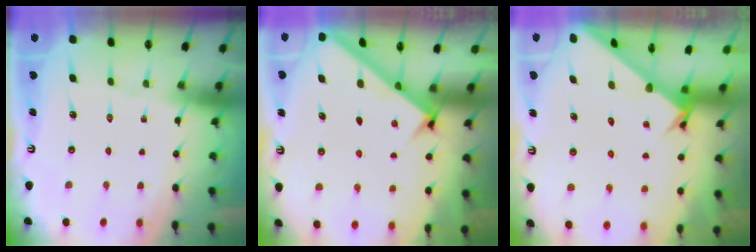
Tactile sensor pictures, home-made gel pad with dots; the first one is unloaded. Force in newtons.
{"total": 2.5, "press": 2.5, "slide": 0.3}
{"total": 2.6, "press": 2.6, "slide": 0.3}